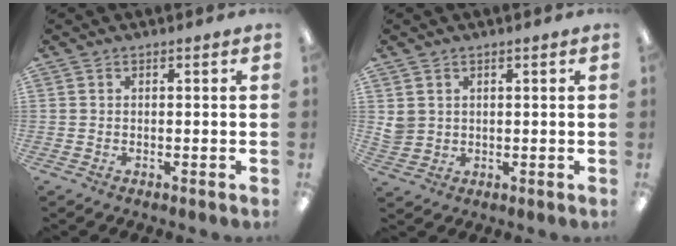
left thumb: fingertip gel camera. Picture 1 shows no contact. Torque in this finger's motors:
{"motor_torque": [0.39, 0.98, 0.44, -0.73, -0.01]}